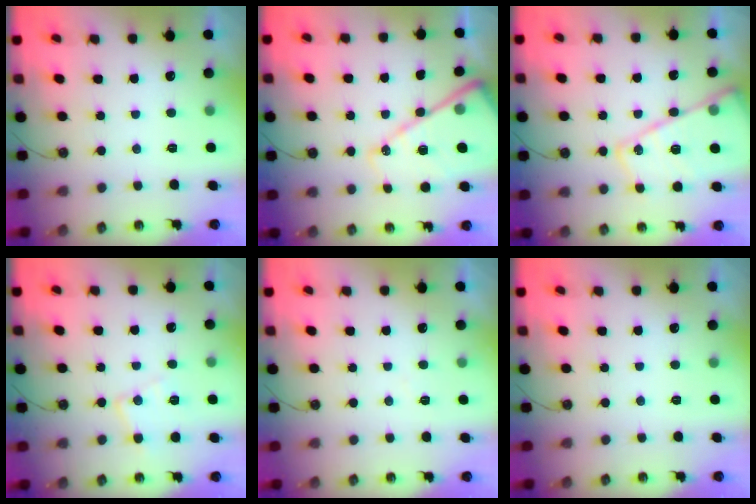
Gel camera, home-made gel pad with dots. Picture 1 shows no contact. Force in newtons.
{"total": 16.5, "press": 16.4, "slide": 1.7}
{"total": 20.7, "press": 20.6, "slide": 2.0}
{"total": 9.6, "press": 9.6, "slide": 0.7}
{"total": 3.5, "press": 3.4, "slide": 0.6}
{"total": 0.0}